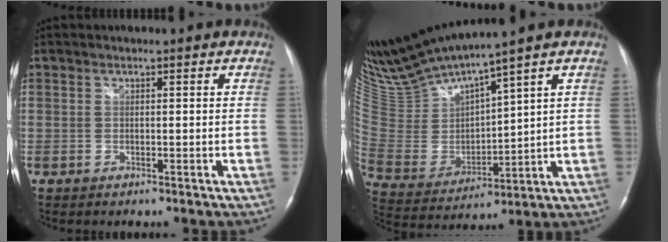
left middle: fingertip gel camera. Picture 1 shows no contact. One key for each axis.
{"total": 14.8, "fx": 13.5, "fy": -0.6, "fz": 6.1, "tx": -0.138, "ty": -0.017, "tz": 0.282}